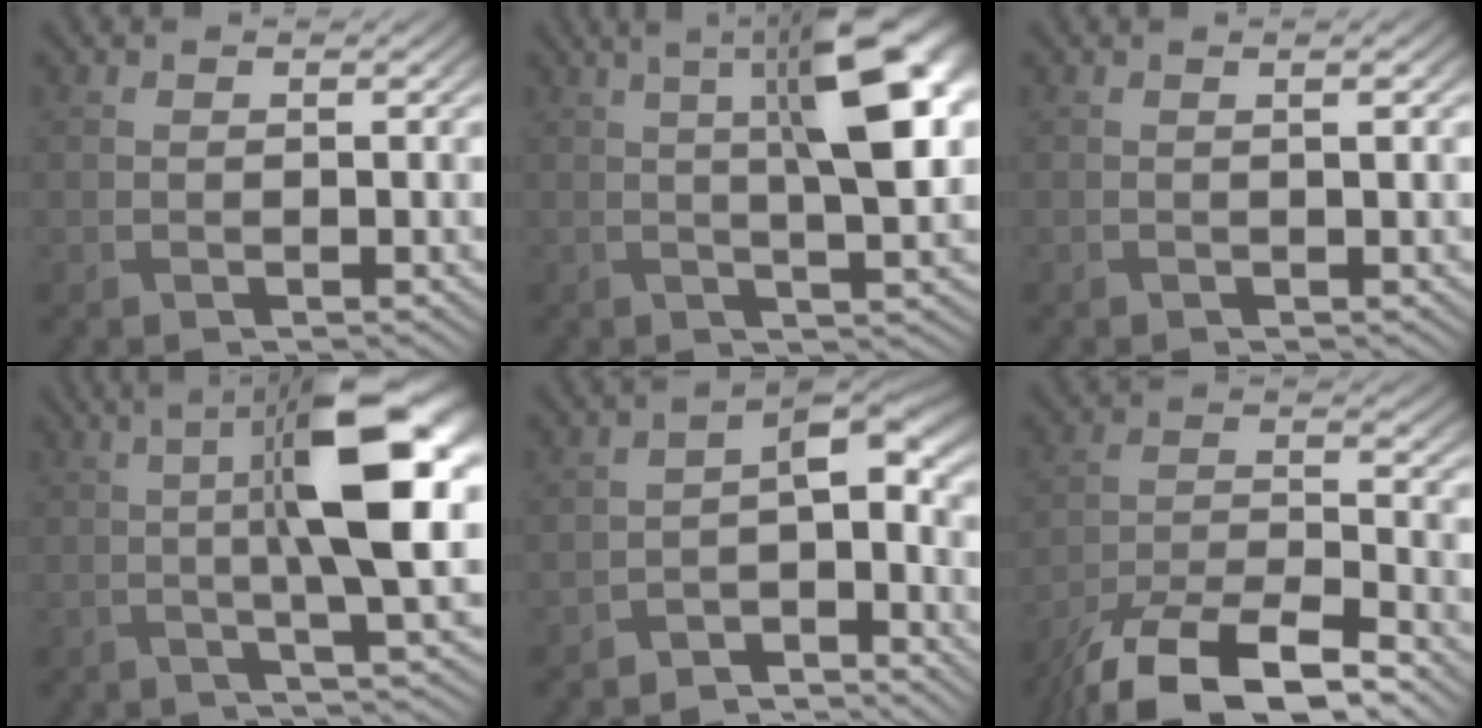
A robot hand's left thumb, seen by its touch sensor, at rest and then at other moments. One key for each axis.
{"total": 11.4, "fx": 2.3, "fy": 3.1, "fz": 10.7, "tx": -0.142, "ty": 0.014, "tz": 0.028}
{"total": 1.5, "fx": 0.2, "fy": 0.3, "fz": 1.4, "tx": -0.022, "ty": 0.009, "tz": -0.002}
{"total": 12.2, "fx": 1.3, "fy": 2.8, "fz": 11.9, "tx": -0.184, "ty": 0.010, "tz": 0.022}
{"total": 5.4, "fx": -3.7, "fy": 2.2, "fz": 3.4, "tx": -0.045, "ty": -0.003, "tz": -0.075}
{"total": 11.8, "fx": -9.0, "fy": 3.3, "fz": 6.9, "tx": -0.134, "ty": -0.007, "tz": -0.171}